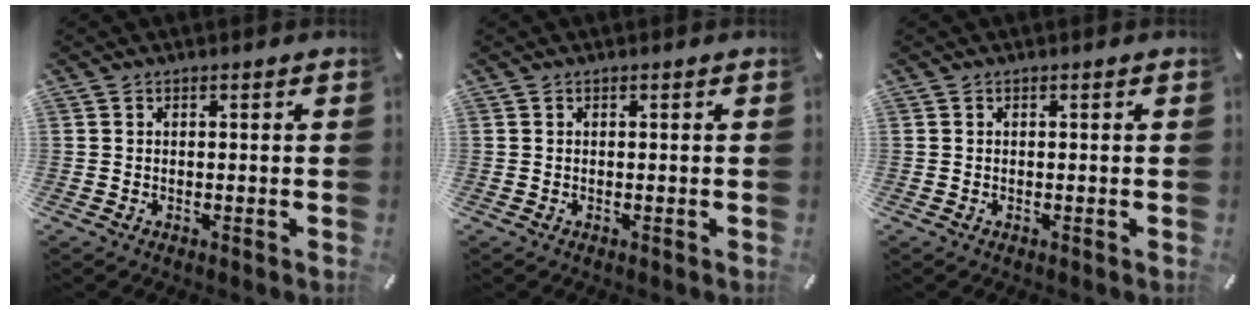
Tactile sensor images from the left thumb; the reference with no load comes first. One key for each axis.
{"total": 0.0}
{"total": 0.0}